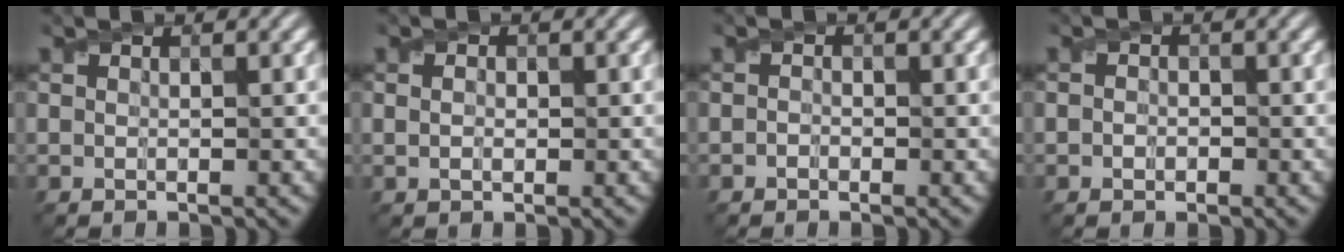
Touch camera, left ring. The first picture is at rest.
{"total": 1.4, "force": [0.2, 0.9, 1.0], "torque": [-0.020, 0.001, 0.004]}
{"total": 0.6, "force": [-0.3, 0.4, 0.3], "torque": [-0.006, -0.002, -0.008]}
{"total": 1.0, "force": [-0.3, 0.8, 0.5], "torque": [-0.011, -0.002, -0.009]}